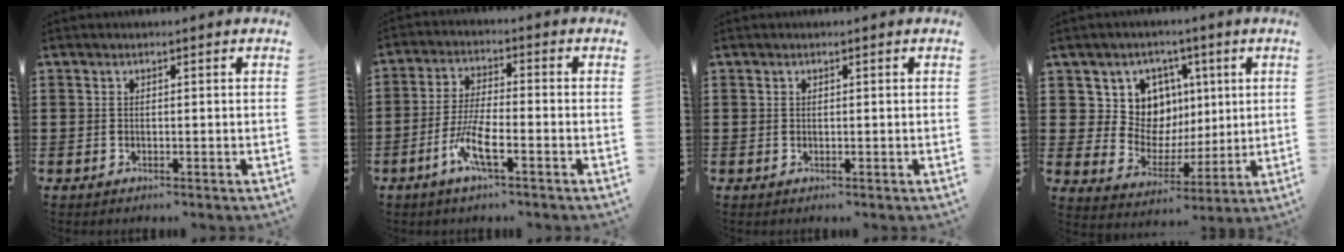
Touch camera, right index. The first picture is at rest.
{"total": 6.5, "force": [-3.2, 1.4, 5.5], "torque": [-0.127, -0.012, -0.066]}
{"total": 0.0}
{"total": 8.8, "force": [3.0, 7.9, 2.3], "torque": [-0.078, -0.018, 0.060]}